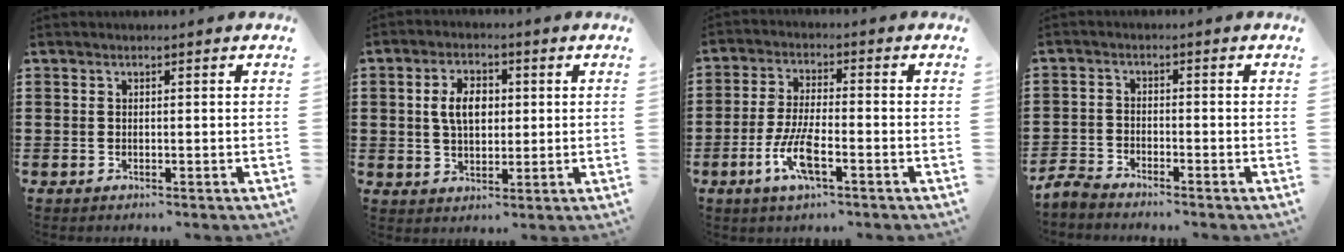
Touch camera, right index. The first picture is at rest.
{"total": 5.7, "force": [0.9, 3.5, 4.4], "torque": [-0.094, 0.009, 0.008]}
{"total": 7.2, "force": [-3.1, 1.8, 6.3], "torque": [-0.141, -0.015, -0.060]}
{"total": 3.0, "force": [-3.0, 0.2, 0.2], "torque": [-0.022, -0.003, -0.067]}